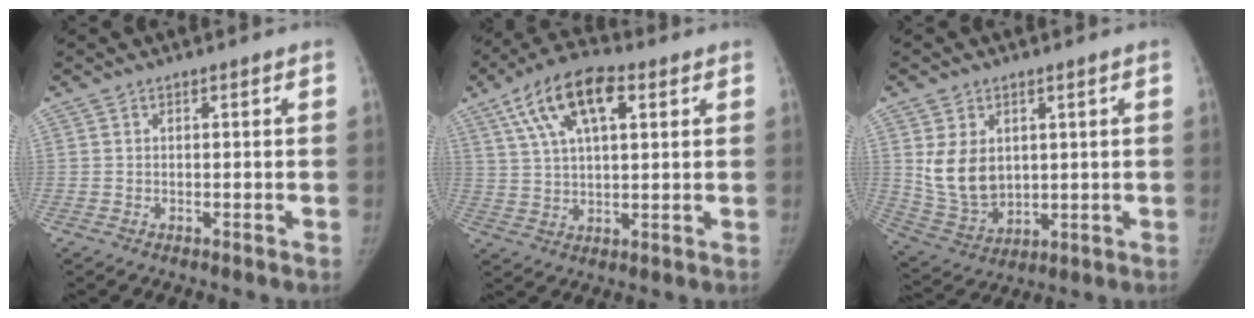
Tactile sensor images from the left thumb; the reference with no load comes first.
{"total": 13.7, "force": [5.9, 6.2, 10.7], "torque": [-0.185, 0.007, 0.103]}
{"total": 10.0, "force": [2.3, 7.4, 6.4], "torque": [-0.091, -0.021, 0.068]}